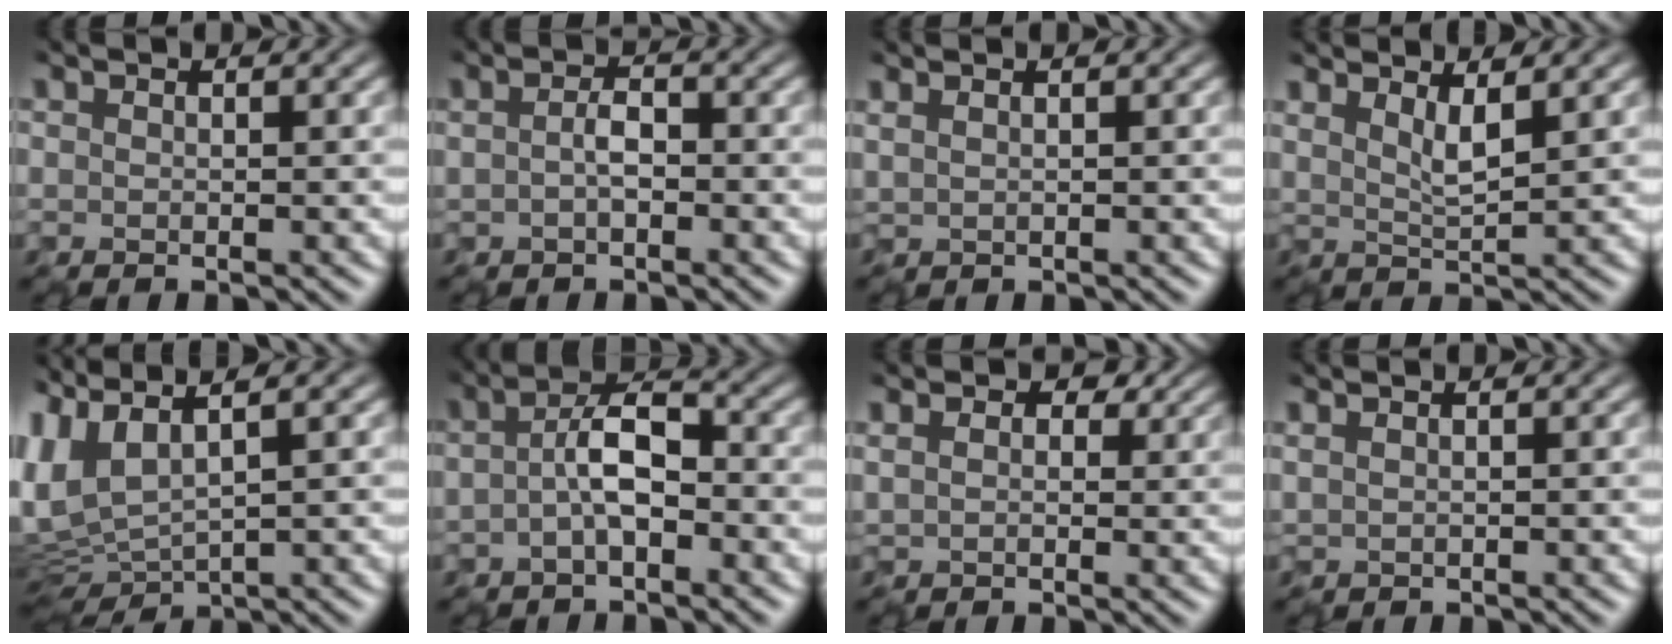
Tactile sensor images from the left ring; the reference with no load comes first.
{"total": 1.4, "force": [-0.3, 0.6, 1.1], "torque": [-0.027, 0.007, -0.010]}
{"total": 1.2, "force": [0.9, 0.6, 0.6], "torque": [-0.004, 0.006, 0.001]}
{"total": 2.2, "force": [1.5, 0.5, 1.6], "torque": [-0.022, -0.003, 0.025]}
{"total": 6.1, "force": [2.3, 2.6, 4.9], "torque": [-0.136, 0.009, 0.044]}
{"total": 3.6, "force": [-0.6, 1.6, 3.1], "torque": [-0.059, 0.013, -0.019]}
{"total": 4.9, "force": [2.6, 3.1, 2.7], "torque": [-0.050, 0.021, 0.035]}
{"total": 0.9, "force": [0.7, 0.5, 0.3], "torque": [-0.002, 0.004, 0.004]}